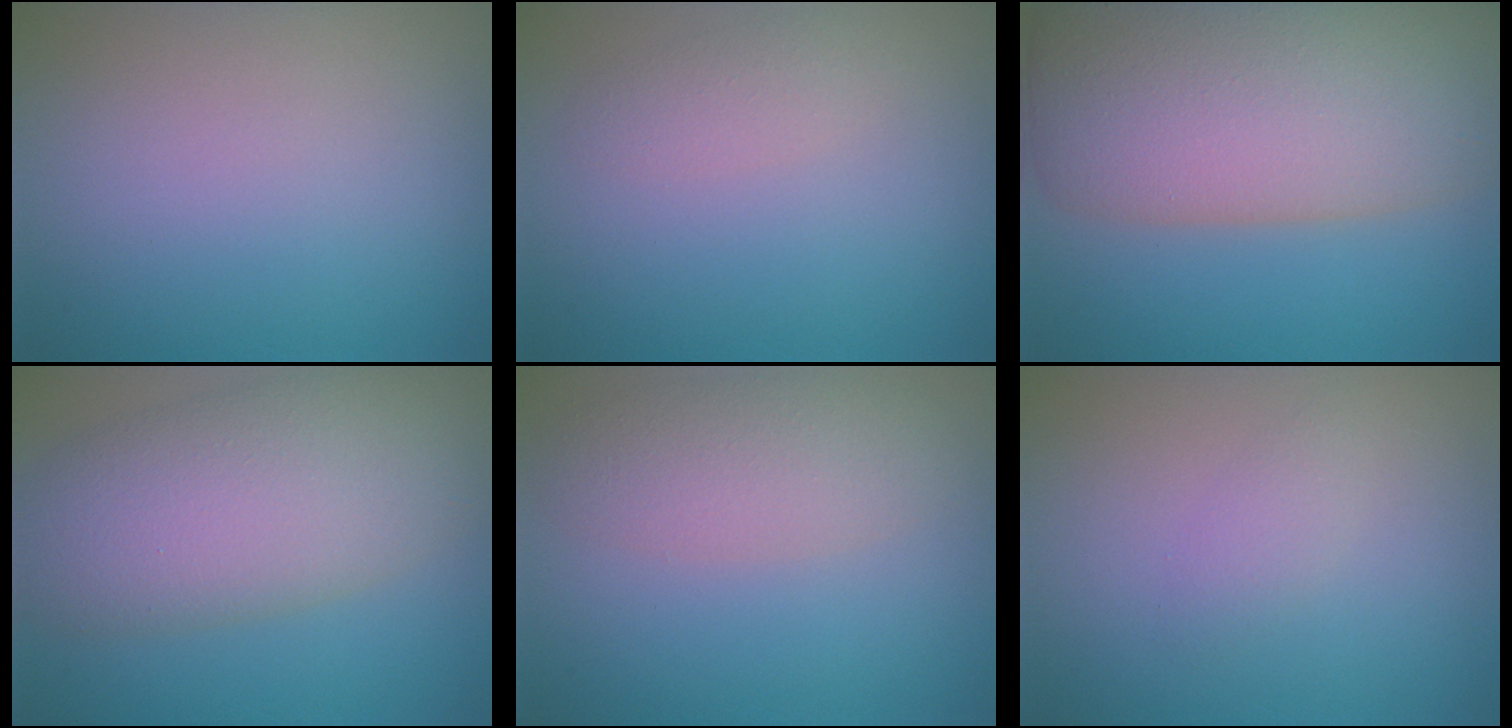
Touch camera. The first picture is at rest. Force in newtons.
{"total": 1.4, "press": 1.4, "slide": 0.1}
{"total": 13.5, "press": 13.5, "slide": 0.9}
{"total": 8.5, "press": 8.5, "slide": 0.3}
{"total": 3.5, "press": 3.5, "slide": 0.2}
{"total": 1.2, "press": 1.2, "slide": 0.1}